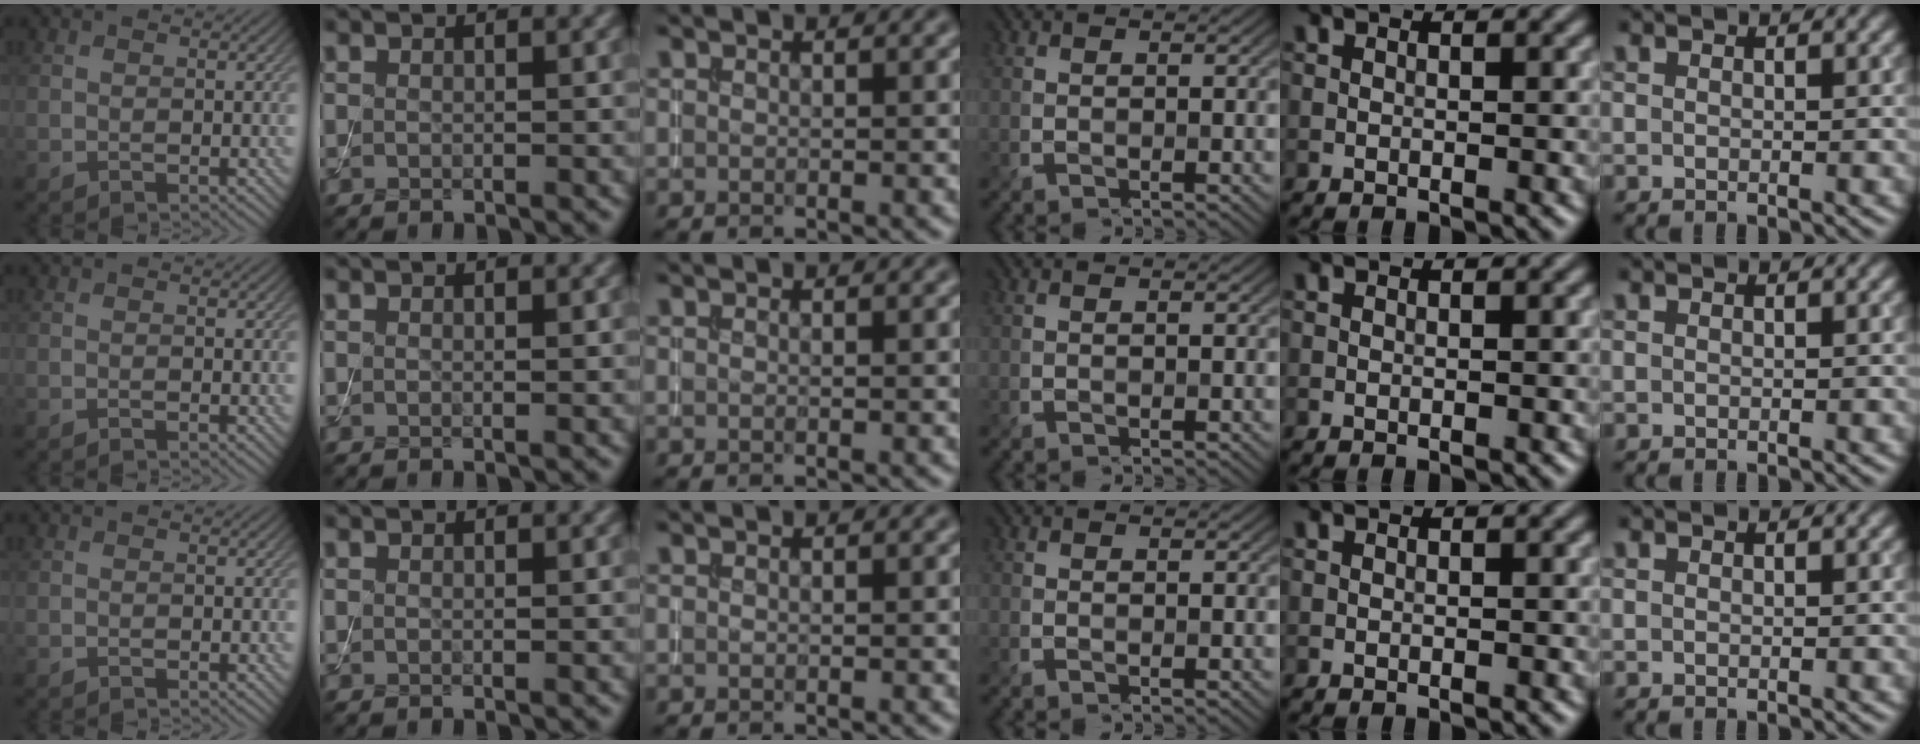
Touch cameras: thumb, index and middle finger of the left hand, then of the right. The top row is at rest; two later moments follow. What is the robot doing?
{"motion": "assemble", "object": "toy tower of hanoi"}